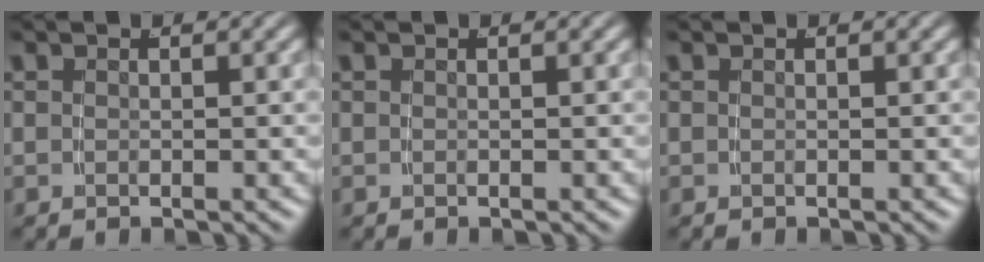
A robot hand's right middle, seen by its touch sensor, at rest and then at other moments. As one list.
[{"total": 0.0}, {"total": 0.0}]